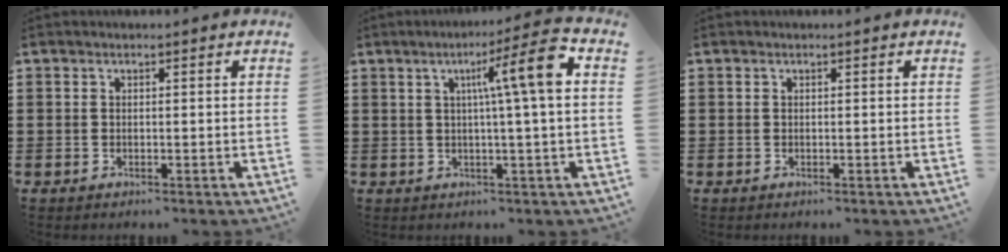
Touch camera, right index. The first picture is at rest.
{"total": 9.1, "force": [2.0, -0.1, 8.9], "torque": [-0.147, -0.005, 0.019]}
{"total": 0.0}